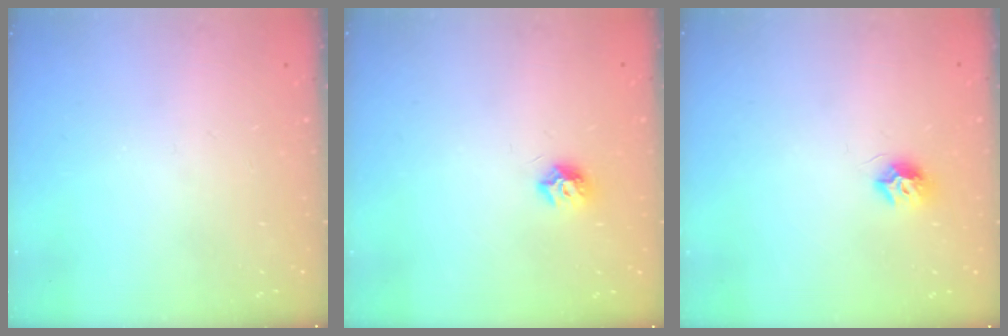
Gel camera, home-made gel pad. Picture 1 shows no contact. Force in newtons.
{"total": 7.4, "press": 7.4, "slide": 0.9}
{"total": 7.6, "press": 7.6, "slide": 0.4}